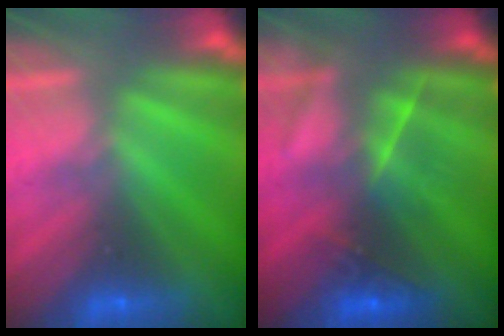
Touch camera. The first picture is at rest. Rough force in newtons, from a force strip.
{"total": 2.8}